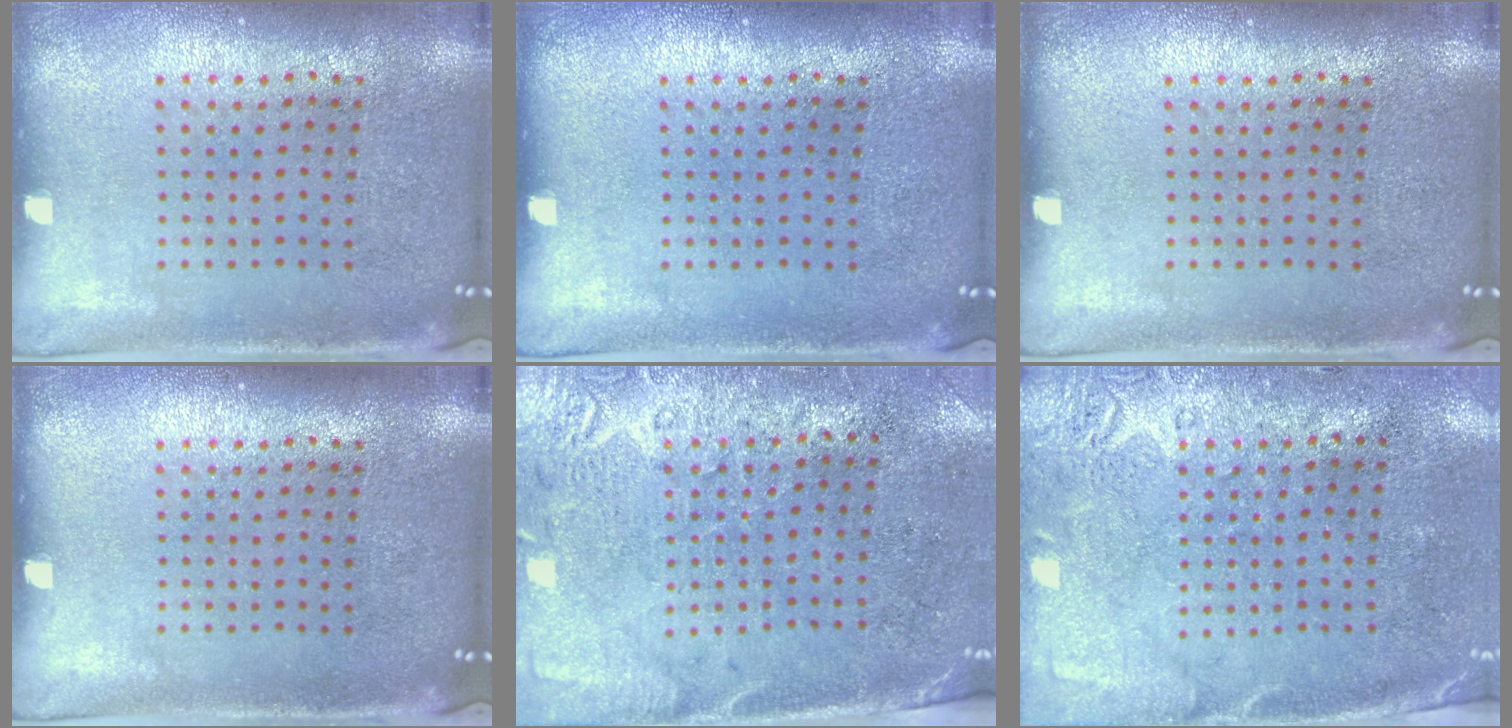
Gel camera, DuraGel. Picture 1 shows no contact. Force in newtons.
{"total": 0.0}
{"total": 0.0}
{"total": 0.0}
{"total": 2.7, "press": 2.4, "slide": 1.4}
{"total": 2.8, "press": 2.2, "slide": 1.7}